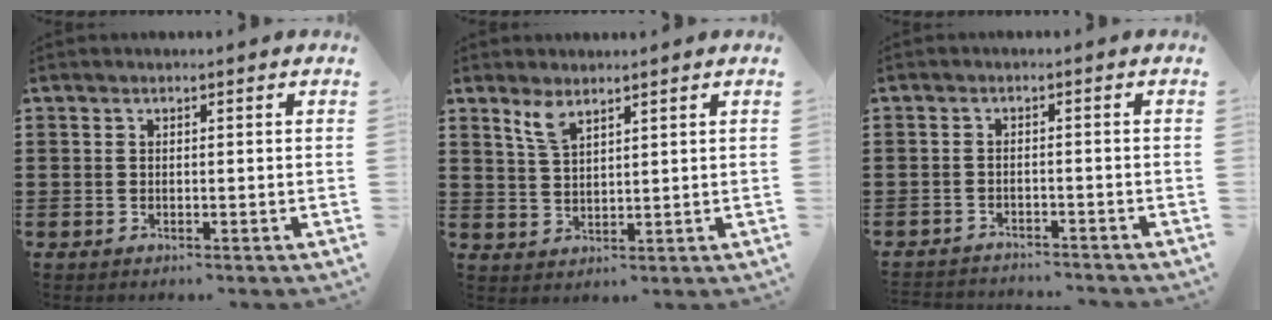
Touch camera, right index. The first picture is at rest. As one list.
[{"total": 3.5, "force": [2.5, 1.1, 2.2], "torque": [-0.050, 0.004, 0.046]}, {"total": 2.0, "force": [-2.0, 0.1, -0.1], "torque": [-0.004, 0.000, -0.043]}]